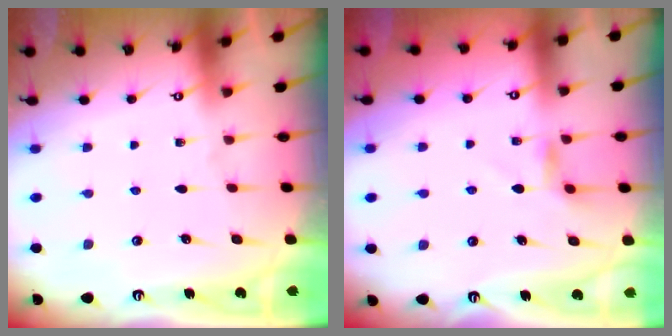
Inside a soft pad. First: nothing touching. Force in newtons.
{"total": 3.6, "press": 3.6, "slide": 0.5}